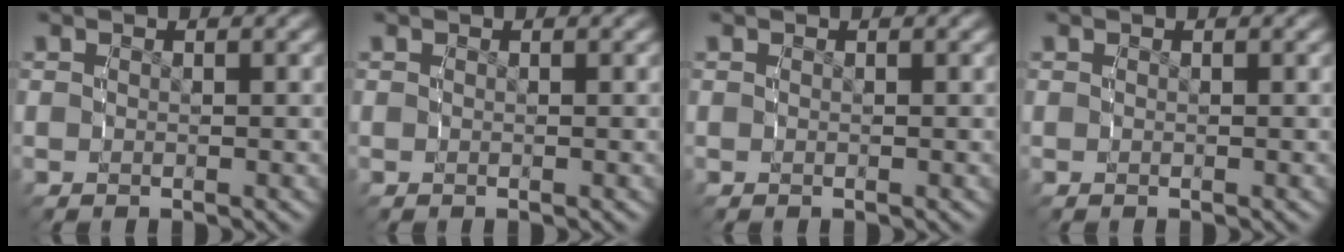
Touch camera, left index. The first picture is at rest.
{"total": 0.0}
{"total": 0.0}
{"total": 0.0}